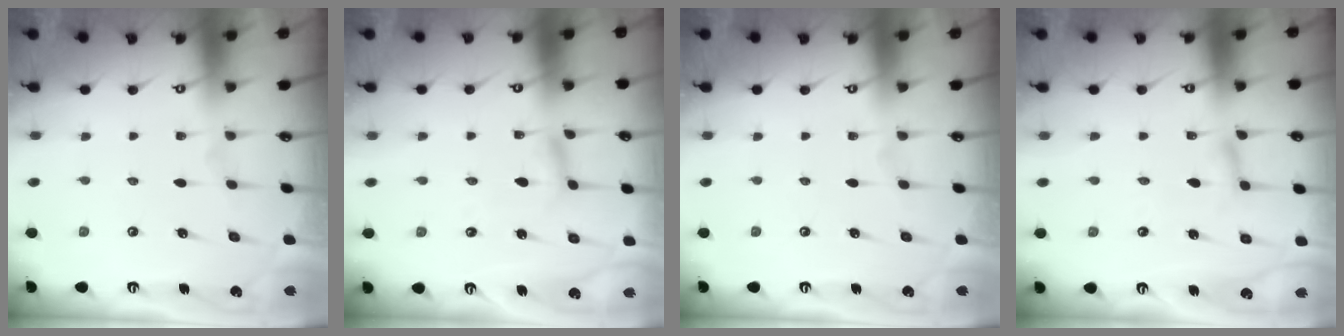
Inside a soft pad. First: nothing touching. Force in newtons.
{"total": 3.7, "press": 3.7, "slide": 0.3}
{"total": 0.0}
{"total": 2.6, "press": 2.6, "slide": 0.1}